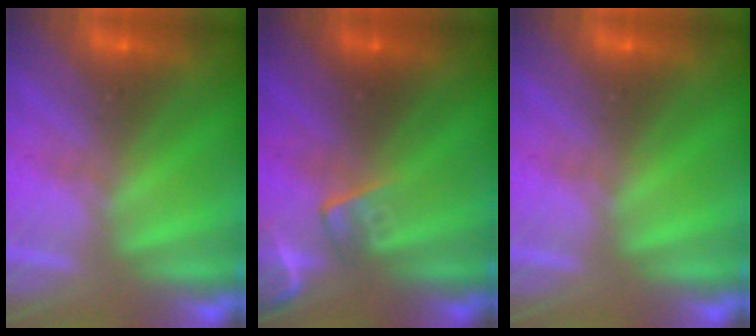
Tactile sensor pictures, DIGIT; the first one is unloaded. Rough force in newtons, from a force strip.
{"total": 2.4}
{"total": 0.0}